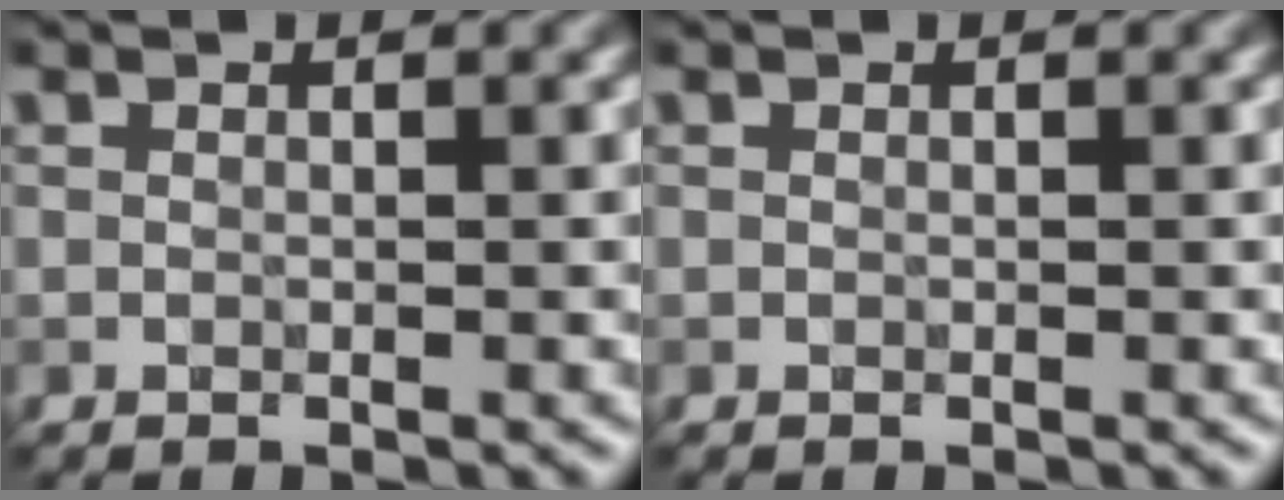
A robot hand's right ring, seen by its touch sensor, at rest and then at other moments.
{"total": 0.0}